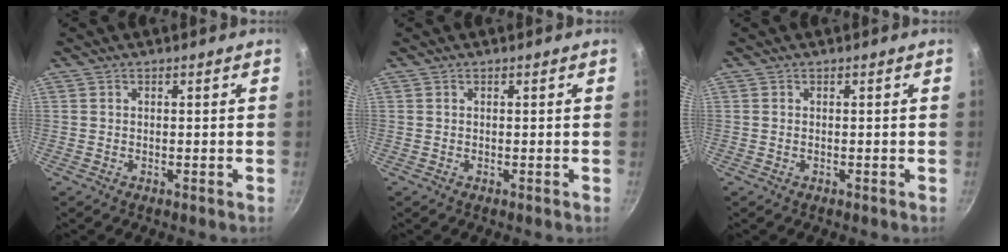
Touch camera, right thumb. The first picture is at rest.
{"total": 0.0}
{"total": 0.0}